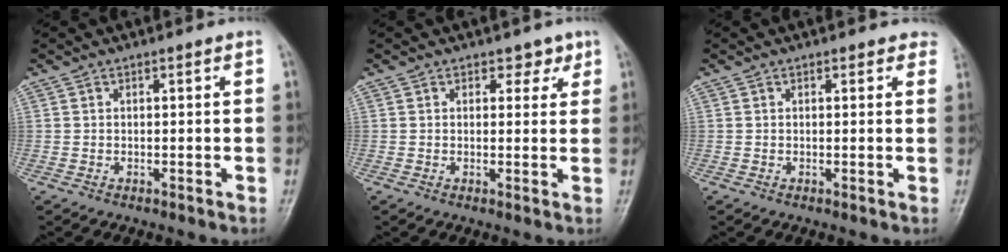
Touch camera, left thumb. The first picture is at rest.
{"total": 2.6, "force": [1.6, 1.8, 0.9], "torque": [0.011, -0.007, 0.017]}
{"total": 2.2, "force": [1.7, 1.2, 0.6], "torque": [0.018, -0.003, 0.006]}